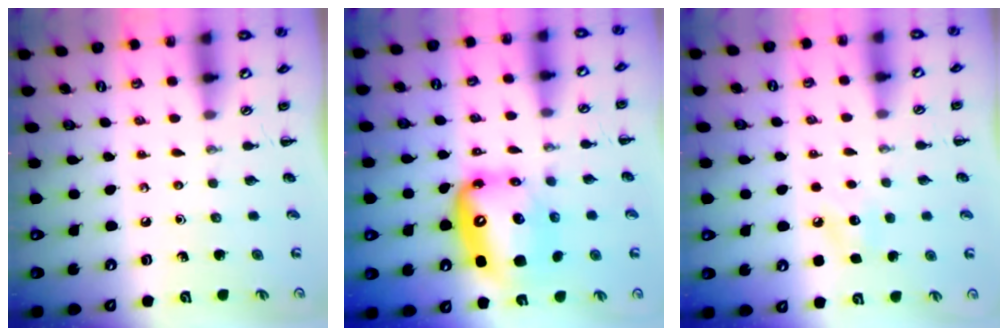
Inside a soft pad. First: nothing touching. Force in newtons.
{"total": 12.9, "press": 12.4, "slide": 3.5}
{"total": 6.7, "press": 6.5, "slide": 1.6}